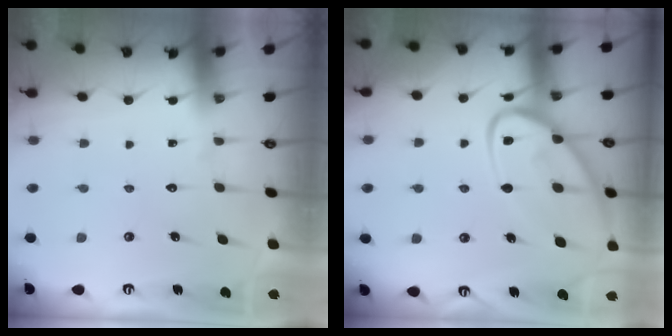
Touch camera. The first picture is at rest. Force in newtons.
{"total": 16.2, "press": 16.1, "slide": 1.3}